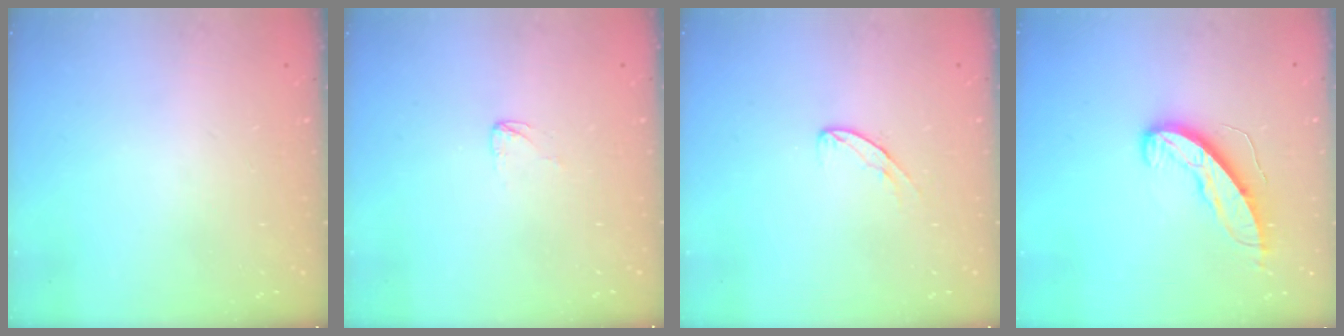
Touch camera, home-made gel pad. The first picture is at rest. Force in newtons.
{"total": 2.4, "press": 2.4, "slide": 0.2}
{"total": 5.2, "press": 5.2, "slide": 0.3}
{"total": 9.3, "press": 9.3, "slide": 0.3}